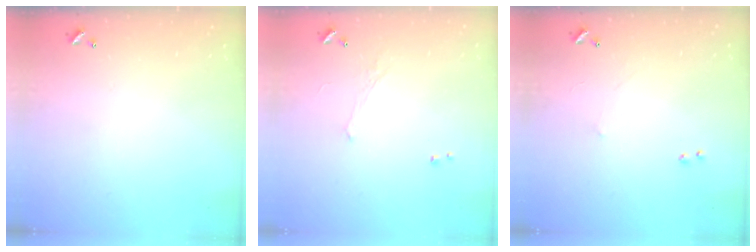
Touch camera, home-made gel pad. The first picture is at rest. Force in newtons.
{"total": 0.9, "press": 0.7, "slide": 0.5}
{"total": 2.5, "press": 2.4, "slide": 0.4}